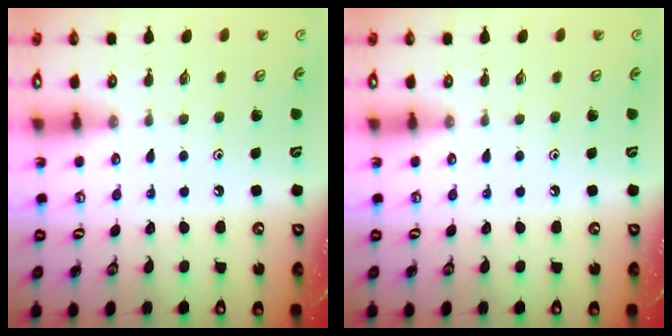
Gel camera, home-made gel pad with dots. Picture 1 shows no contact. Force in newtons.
{"total": 0.0}